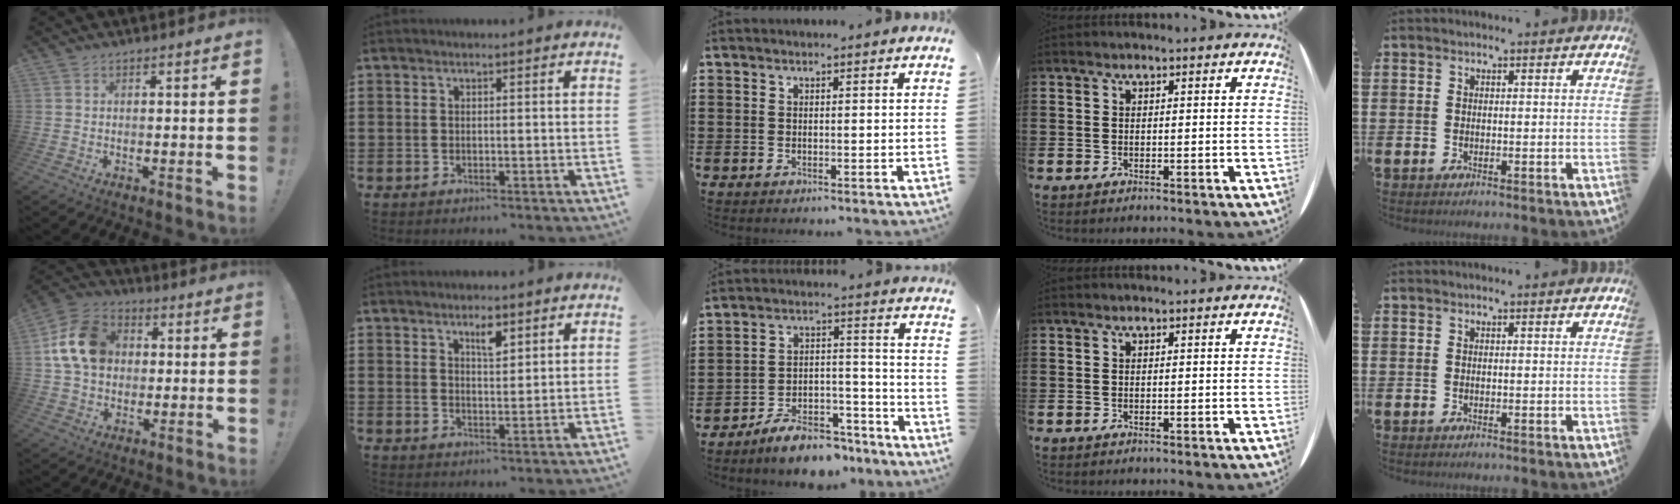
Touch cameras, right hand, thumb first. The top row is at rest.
{"thumb": {"total": 15.7, "force": [2.6, 12.4, 9.2], "torque": [-0.140, 0.007, 0.055]}, "index": {"total": 3.2, "force": [2.1, 1.0, 2.2], "torque": [-0.033, -0.002, 0.032]}, "middle": {"total": 7.9, "force": [-7.3, 2.0, 2.4], "torque": [-0.034, 0.028, -0.137]}}